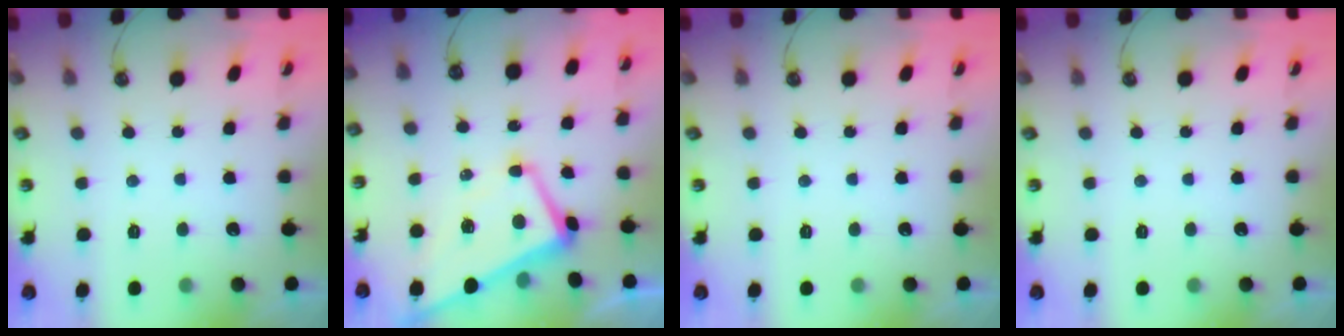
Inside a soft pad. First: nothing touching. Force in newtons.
{"total": 1.2, "press": 0.7, "slide": 1.0}
{"total": 0.0}
{"total": 0.0}